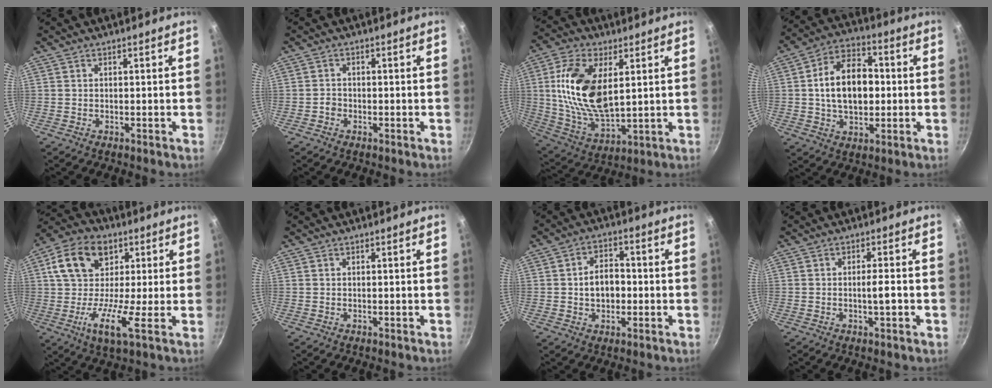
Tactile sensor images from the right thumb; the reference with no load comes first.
{"total": 1.4, "force": [-0.7, 1.1, 0.3], "torque": [0.002, 0.008, -0.012]}
{"total": 17.7, "force": [3.7, 9.4, 14.6], "torque": [-0.274, -0.012, 0.077]}
{"total": 14.6, "force": [0.6, 9.5, 11.0], "torque": [-0.154, 0.023, 0.001]}
{"total": 14.4, "force": [1.7, 8.7, 11.3], "torque": [-0.187, 0.012, 0.003]}
{"total": 0.0}
{"total": 7.1, "force": [-0.5, 5.0, 4.9], "torque": [-0.055, 0.017, -0.012]}
{"total": 3.2, "force": [-0.8, 0.5, 3.1], "torque": [-0.049, 0.005, -0.013]}